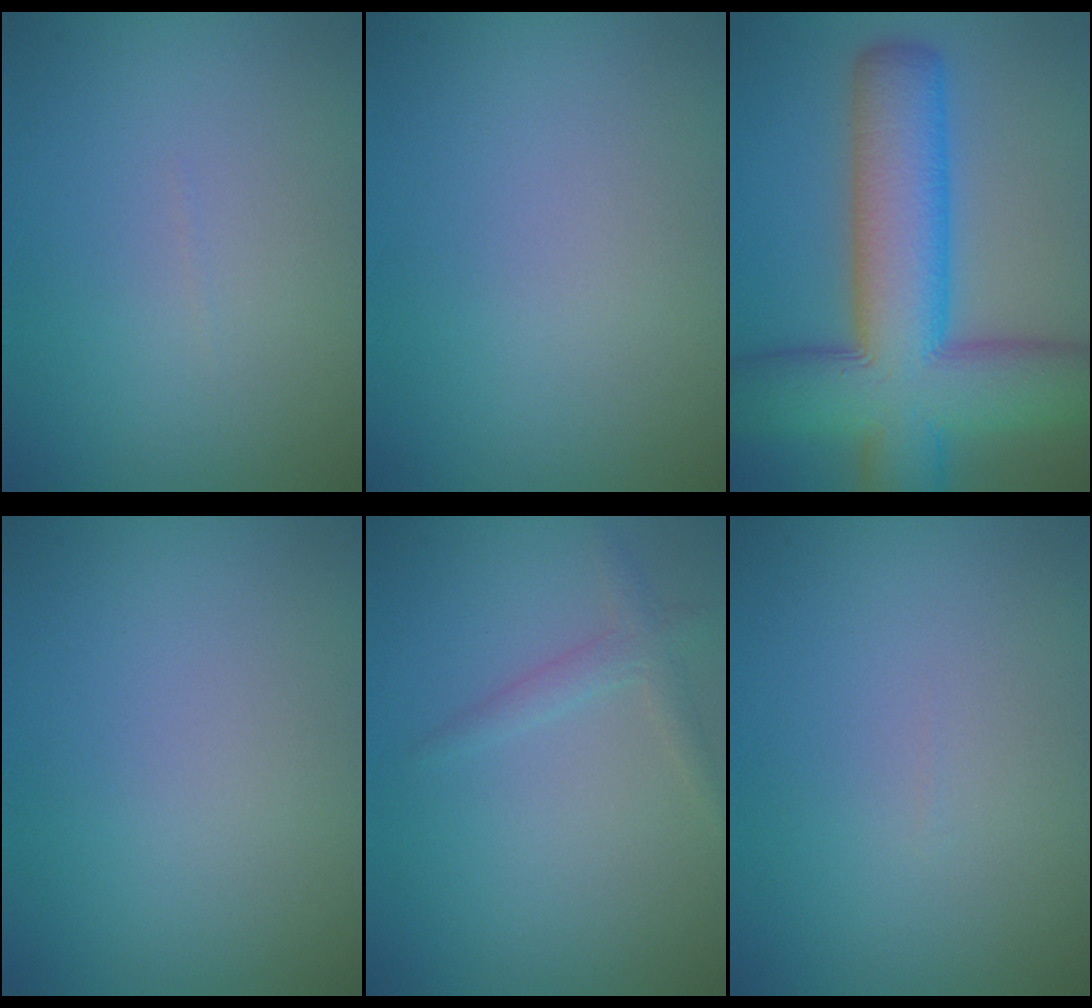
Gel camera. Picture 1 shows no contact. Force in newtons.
{"total": 0.0}
{"total": 12.9, "press": 12.9, "slide": 0.4}
{"total": 0.0}
{"total": 1.5, "press": 1.5, "slide": 0.1}
{"total": 0.0}